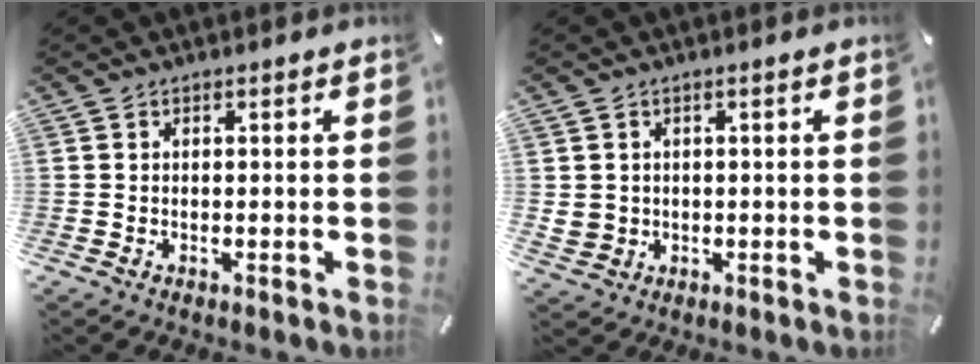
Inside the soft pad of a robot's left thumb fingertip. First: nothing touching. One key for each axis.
{"total": 3.2, "fx": 0.7, "fy": 3.1, "fz": 0.5, "tx": -0.016, "ty": 0.005, "tz": 0.014}